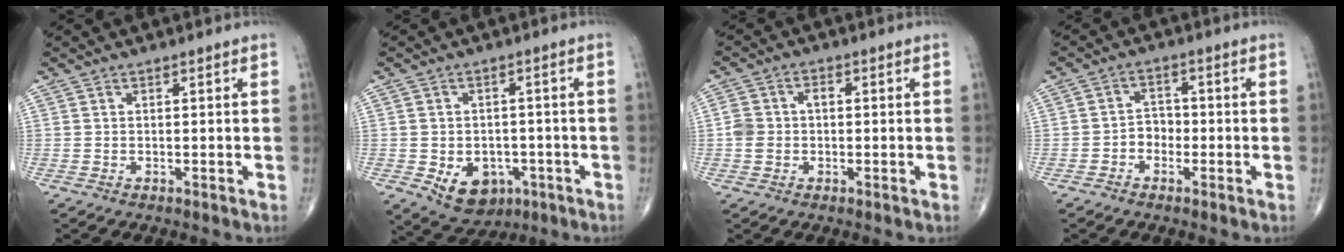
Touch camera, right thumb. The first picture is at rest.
{"total": 8.9, "force": [-3.2, 6.7, 5.0], "torque": [-0.054, 0.014, -0.032]}
{"total": 4.5, "force": [-0.2, 3.6, 2.7], "torque": [-0.052, 0.019, -0.004]}
{"total": 3.4, "force": [-1.4, 2.7, 1.5], "torque": [-0.006, 0.018, -0.032]}